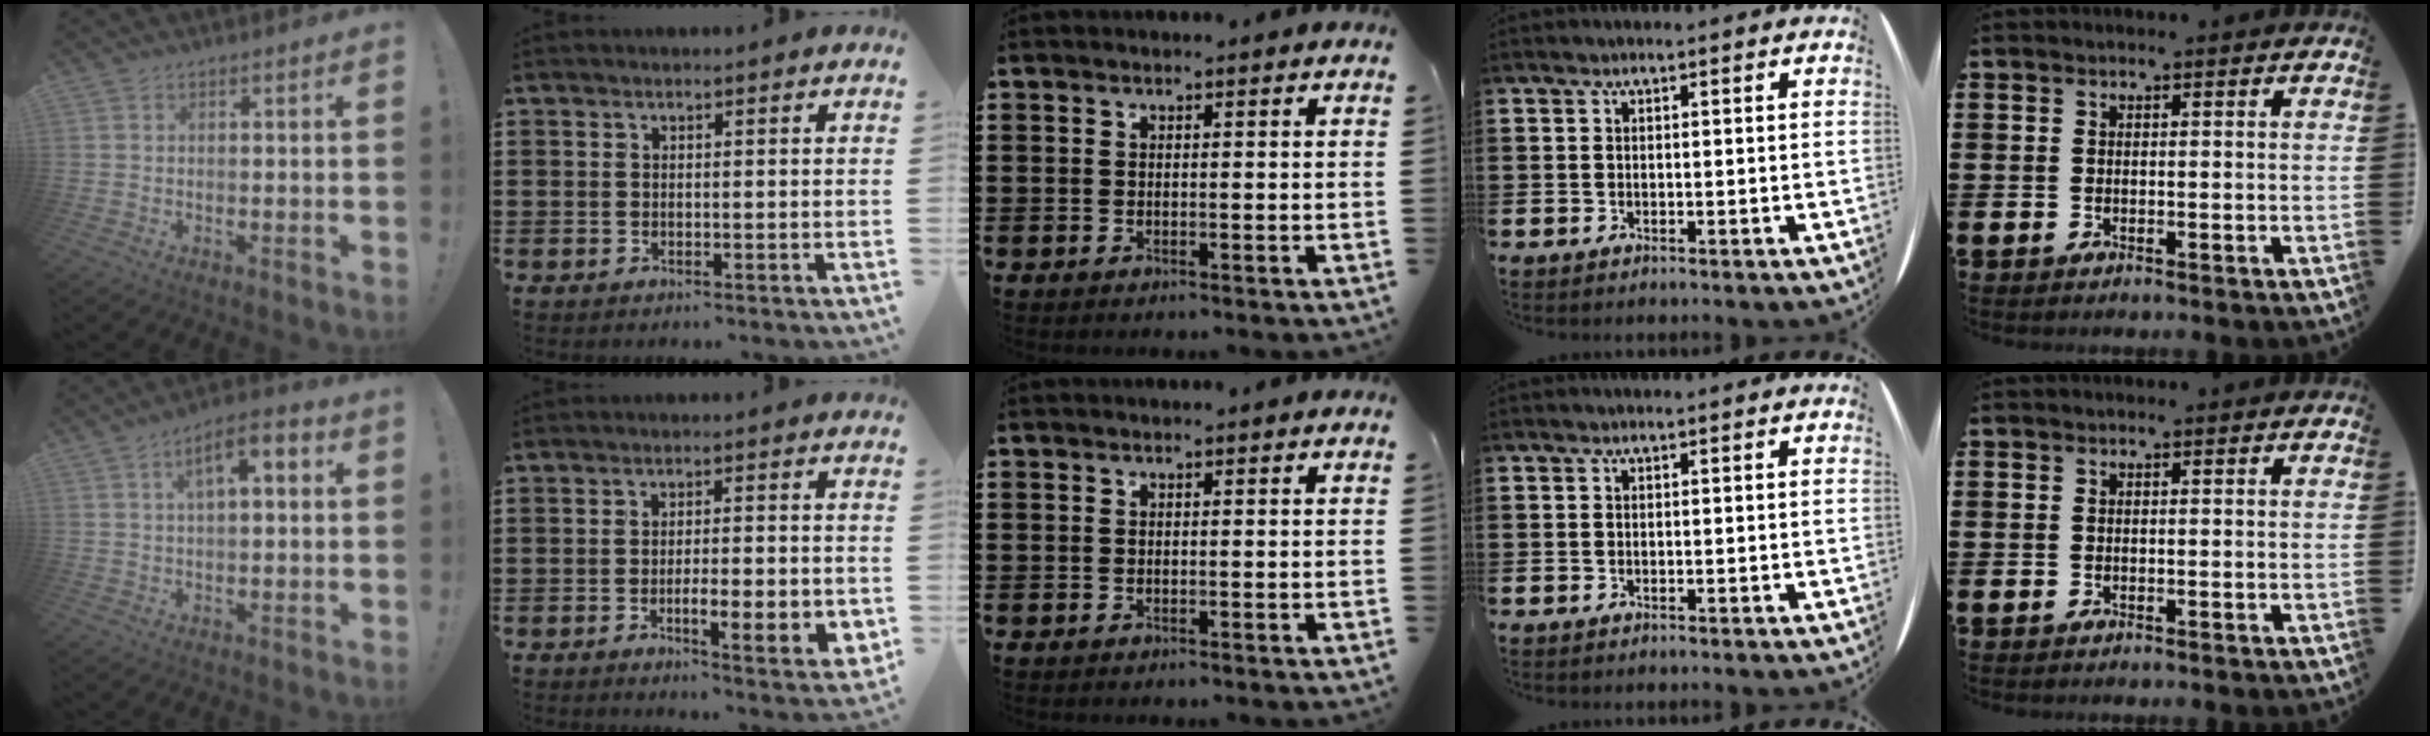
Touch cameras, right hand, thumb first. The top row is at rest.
{"thumb": {"total": 7.5, "force": [1.8, 2.9, 6.7], "torque": [-0.092, -0.006, 0.025]}, "index": {"total": 6.7, "force": [-1.9, 1.5, 6.2], "torque": [-0.092, -0.007, -0.032]}}